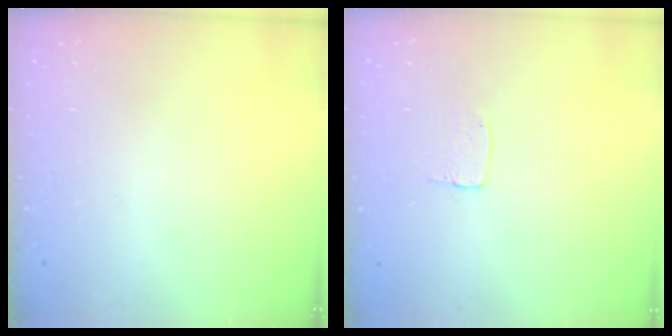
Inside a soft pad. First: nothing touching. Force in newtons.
{"total": 3.7, "press": 3.7, "slide": 0.2}